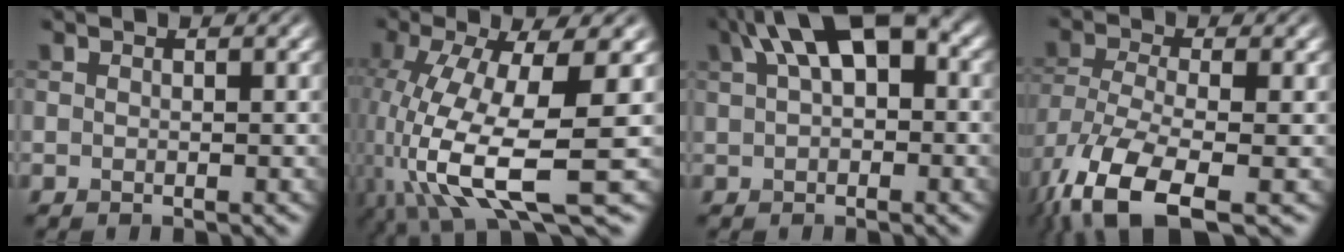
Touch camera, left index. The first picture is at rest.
{"total": 12.6, "force": [-3.5, 3.8, 11.5], "torque": [-0.236, -0.017, -0.054]}
{"total": 8.7, "force": [3.0, 4.5, 6.9], "torque": [-0.109, 0.028, 0.043]}
{"total": 10.2, "force": [-6.2, 3.8, 7.3], "torque": [-0.162, -0.025, -0.115]}